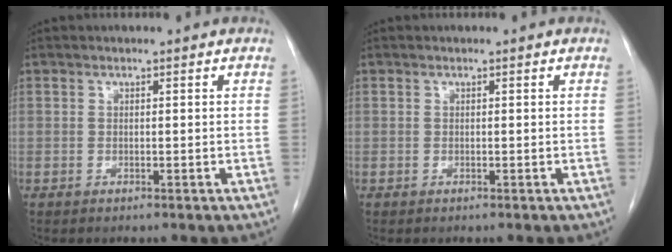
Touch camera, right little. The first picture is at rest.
{"total": 0.0}